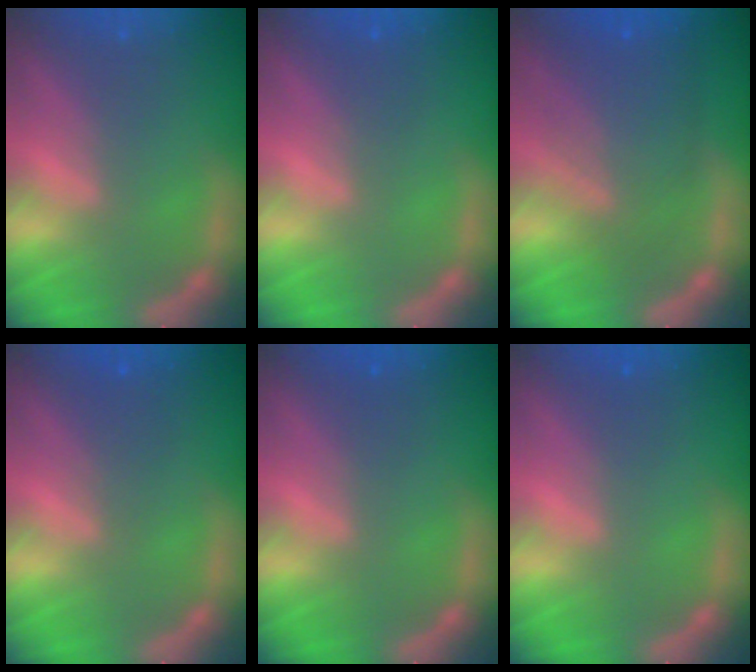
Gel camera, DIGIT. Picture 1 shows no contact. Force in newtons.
{"total": 1.4}
{"total": 7.5}
{"total": 2.0}
{"total": 0.9}
{"total": 0.9}